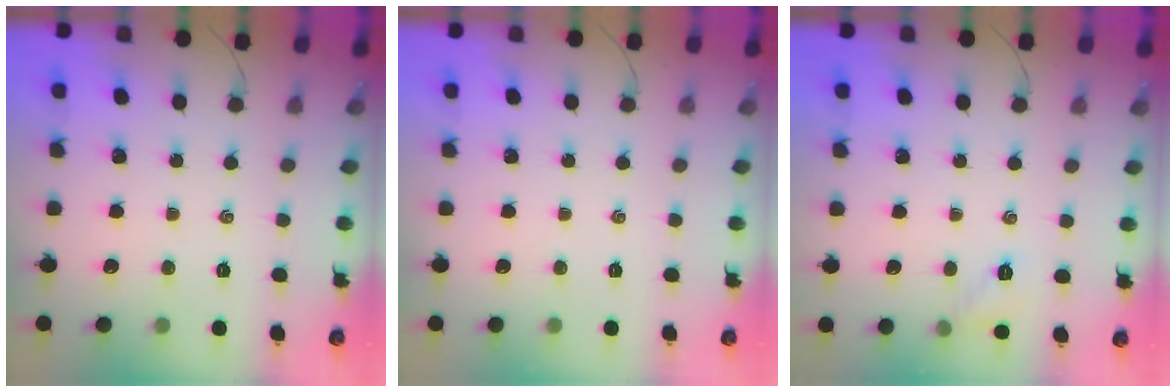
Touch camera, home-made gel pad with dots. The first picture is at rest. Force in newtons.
{"total": 0.0}
{"total": 5.6, "press": 5.4, "slide": 1.6}